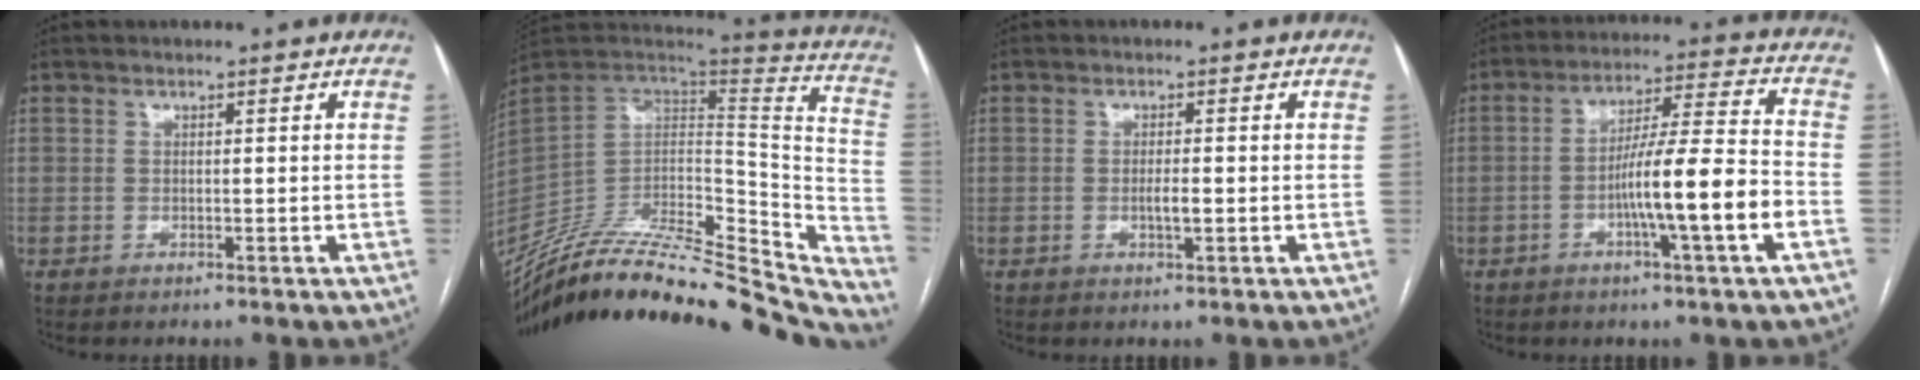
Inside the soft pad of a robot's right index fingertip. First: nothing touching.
{"total": 43.7, "force": [-39.5, 8.9, 16.4], "torque": [-0.238, -0.052, -0.539]}
{"total": 1.8, "force": [-0.4, 0.3, 1.7], "torque": [-0.034, -0.001, -0.006]}
{"total": 12.6, "force": [-4.0, -0.6, 12.0], "torque": [-0.203, 0.006, -0.070]}